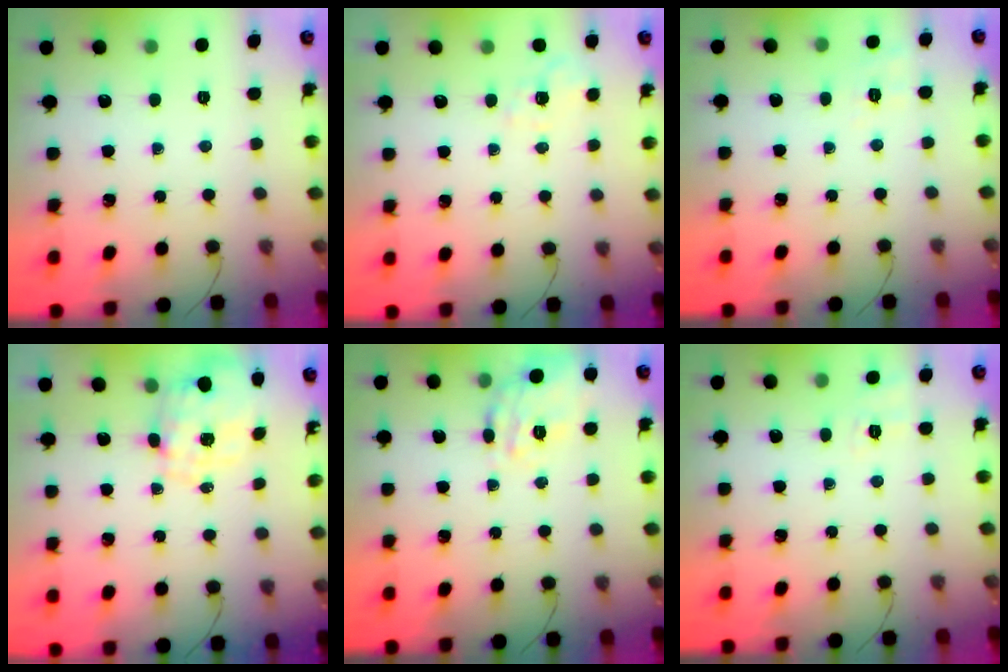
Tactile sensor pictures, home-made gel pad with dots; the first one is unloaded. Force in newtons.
{"total": 2.2, "press": 1.6, "slide": 1.6}
{"total": 3.3, "press": 2.7, "slide": 1.9}
{"total": 2.1, "press": 1.7, "slide": 1.1}
{"total": 11.1, "press": 11.1, "slide": 0.6}
{"total": 2.3, "press": 1.2, "slide": 1.9}